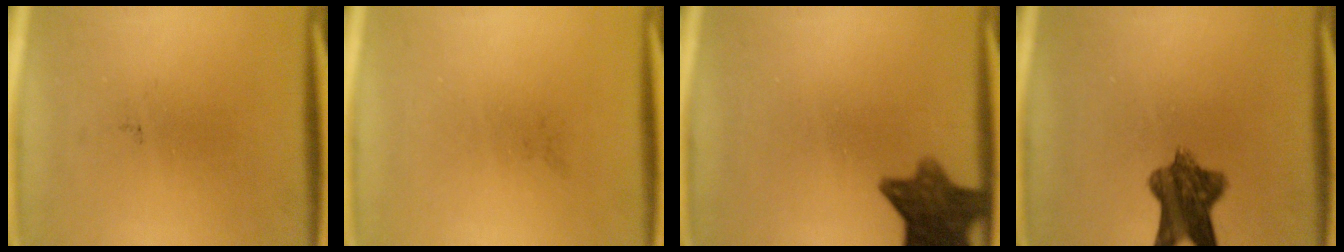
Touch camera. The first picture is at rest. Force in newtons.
{"total": 0.0}
{"total": 9.8}
{"total": 8.3}